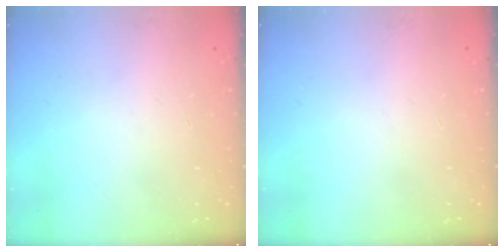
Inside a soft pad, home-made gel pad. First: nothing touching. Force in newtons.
{"total": 0.0}